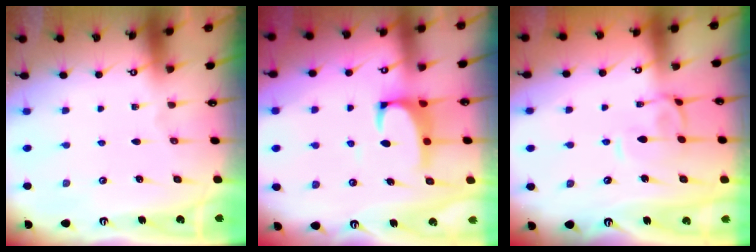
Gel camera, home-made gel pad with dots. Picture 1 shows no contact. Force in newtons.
{"total": 2.5, "press": 2.2, "slide": 1.1}
{"total": 0.7, "press": 0.1, "slide": 0.7}